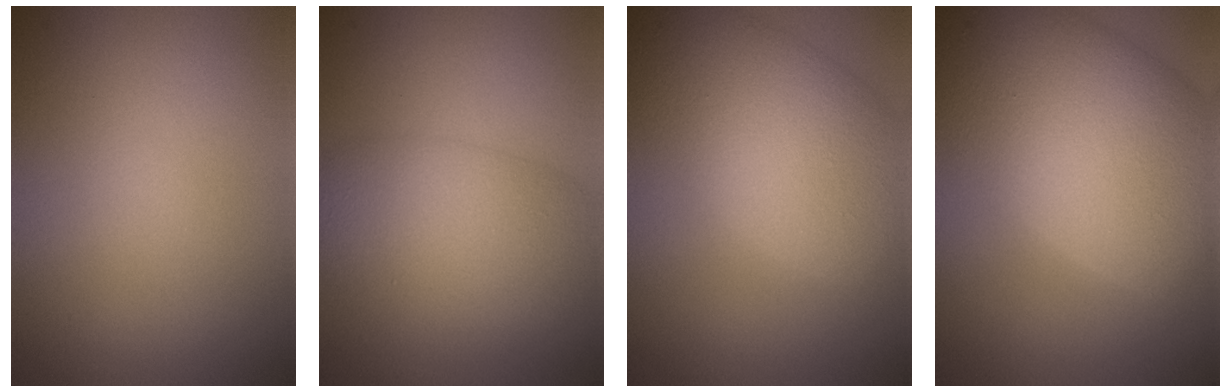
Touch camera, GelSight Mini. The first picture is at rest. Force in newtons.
{"total": 5.9, "press": 5.9, "slide": 0.1}
{"total": 9.4, "press": 9.4, "slide": 0.5}
{"total": 14.5, "press": 14.5, "slide": 0.7}